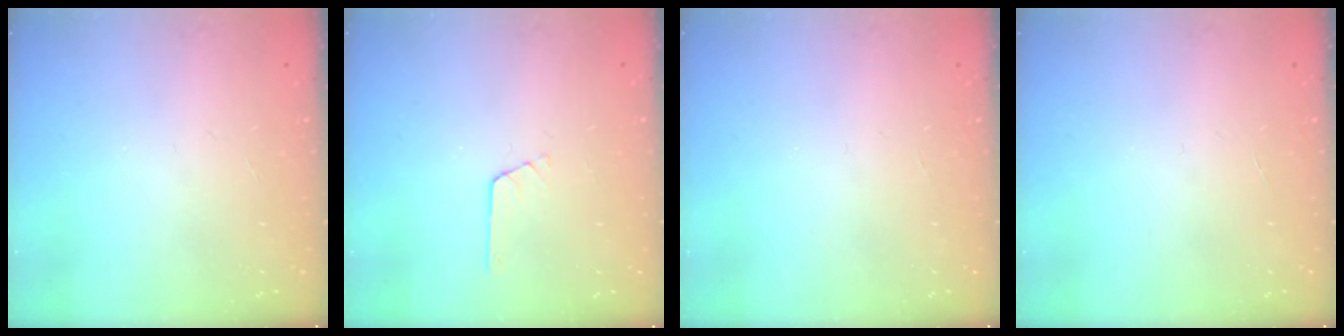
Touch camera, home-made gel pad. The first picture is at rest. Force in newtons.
{"total": 3.2, "press": 3.2, "slide": 0.3}
{"total": 0.0}
{"total": 0.0}